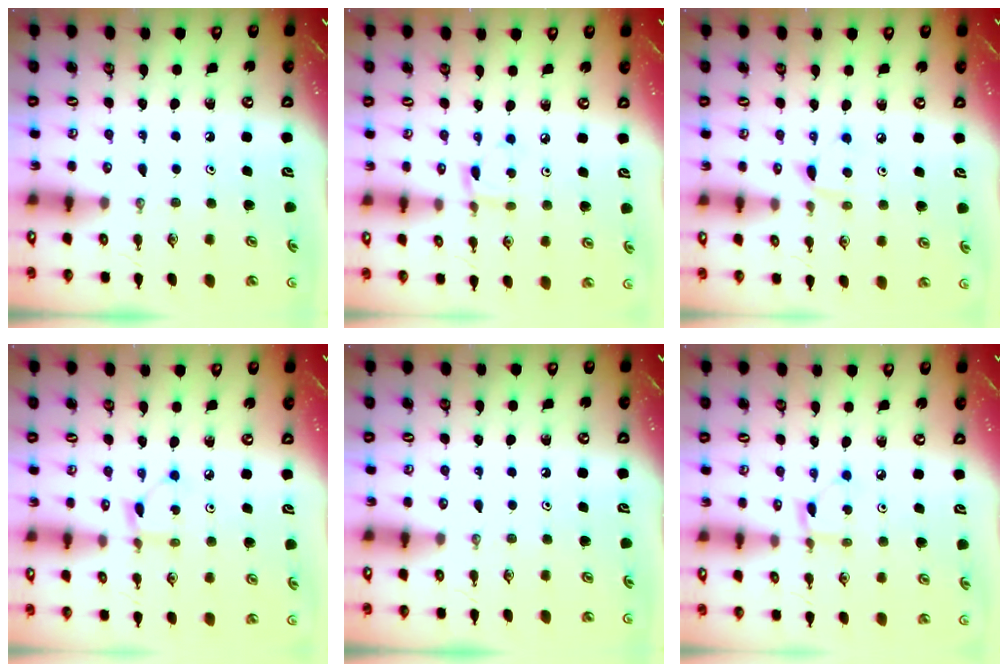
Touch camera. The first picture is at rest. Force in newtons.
{"total": 3.0, "press": 3.0, "slide": 0.2}
{"total": 5.5, "press": 5.5, "slide": 0.7}
{"total": 2.7, "press": 2.6, "slide": 0.3}
{"total": 0.0}
{"total": 2.1, "press": 2.0, "slide": 0.2}